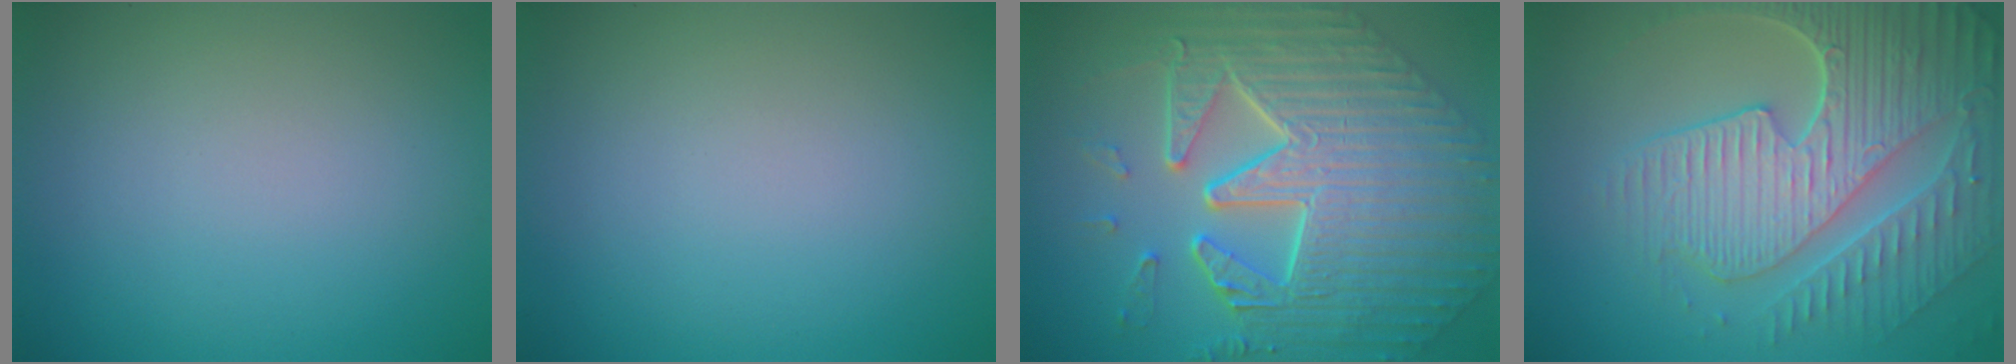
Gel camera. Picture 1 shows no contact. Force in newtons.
{"total": 0.0}
{"total": 10.6, "press": 7.3, "slide": 7.6}
{"total": 9.1, "press": 6.5, "slide": 6.4}